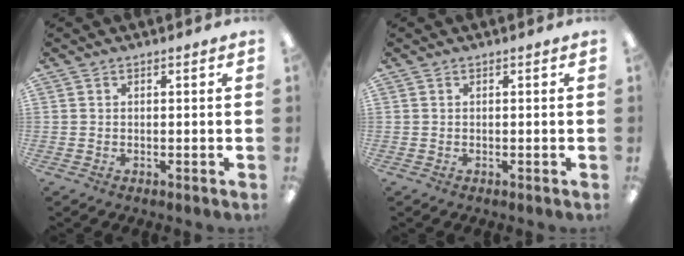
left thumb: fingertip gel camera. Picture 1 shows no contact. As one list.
[{"total": 0.0}]